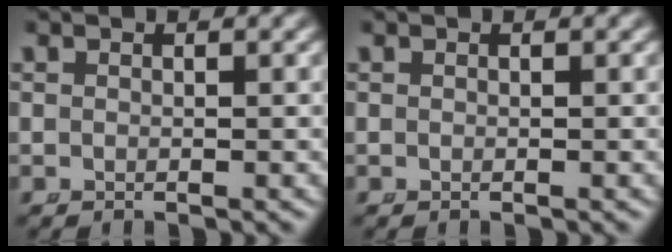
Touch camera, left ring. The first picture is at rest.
{"total": 0.0}